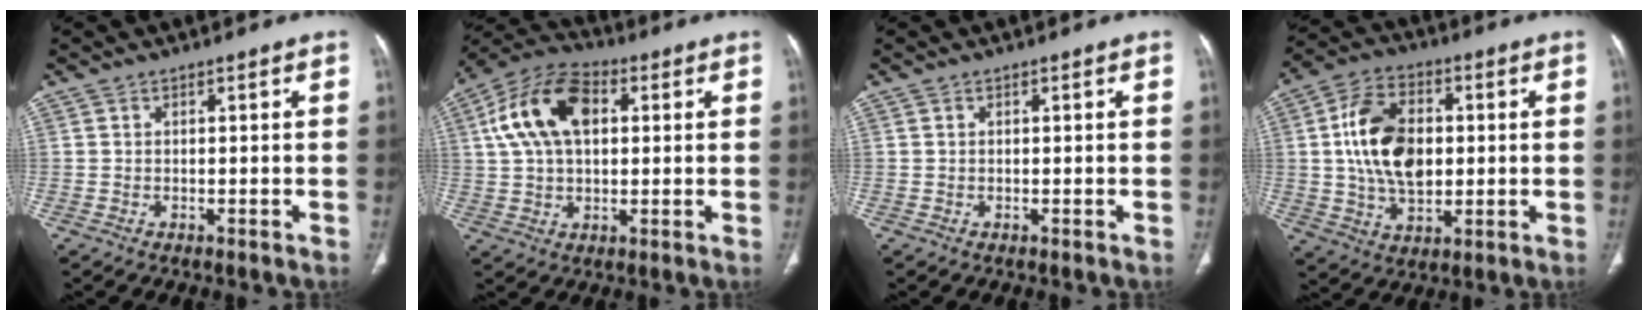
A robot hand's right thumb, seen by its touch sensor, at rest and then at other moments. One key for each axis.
{"total": 14.7, "fx": 3.7, "fy": 8.9, "fz": 11.2, "tx": -0.204, "ty": 0.022, "tz": 0.061}
{"total": 0.0}
{"total": 15.0, "fx": 1.4, "fy": 9.7, "fz": 11.4, "tx": -0.186, "ty": 0.007, "tz": 0.025}